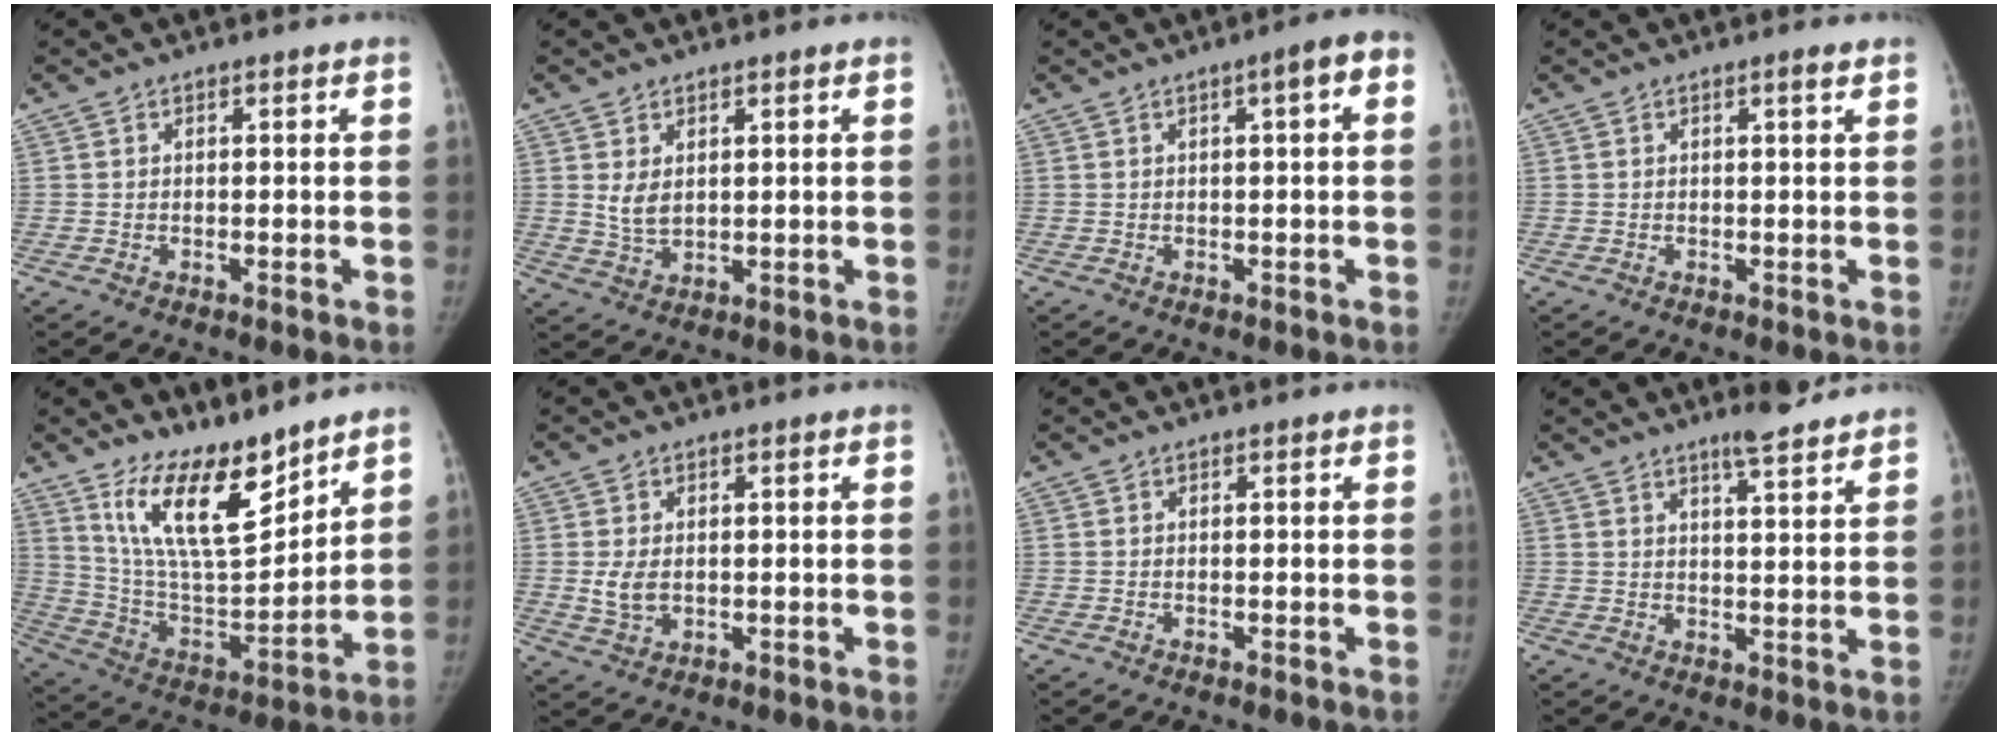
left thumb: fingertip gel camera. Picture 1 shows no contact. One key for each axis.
{"total": 4.8, "fx": 1.6, "fy": 2.9, "fz": 3.5, "tx": -0.055, "ty": -0.018, "tz": 0.041}
{"total": 4.4, "fx": 0.9, "fy": 0.8, "fz": 4.2, "tx": -0.058, "ty": 0.013, "tz": 0.007}
{"total": 1.2, "fx": 0.7, "fy": -0.1, "fz": 0.9, "tx": -0.015, "ty": -0.003, "tz": 0.010}
{"total": 16.7, "fx": 12.0, "fy": 5.7, "fz": 10.1, "tx": -0.136, "ty": -0.083, "tz": 0.230}
{"total": 4.2, "fx": 0.1, "fy": 2.9, "fz": 3.0, "tx": -0.053, "ty": -0.006, "tz": 0.008}
{"total": 0.0}
{"total": 6.3, "fx": 5.0, "fy": 0.9, "fz": 3.6, "tx": -0.048, "ty": -0.034, "tz": 0.074}